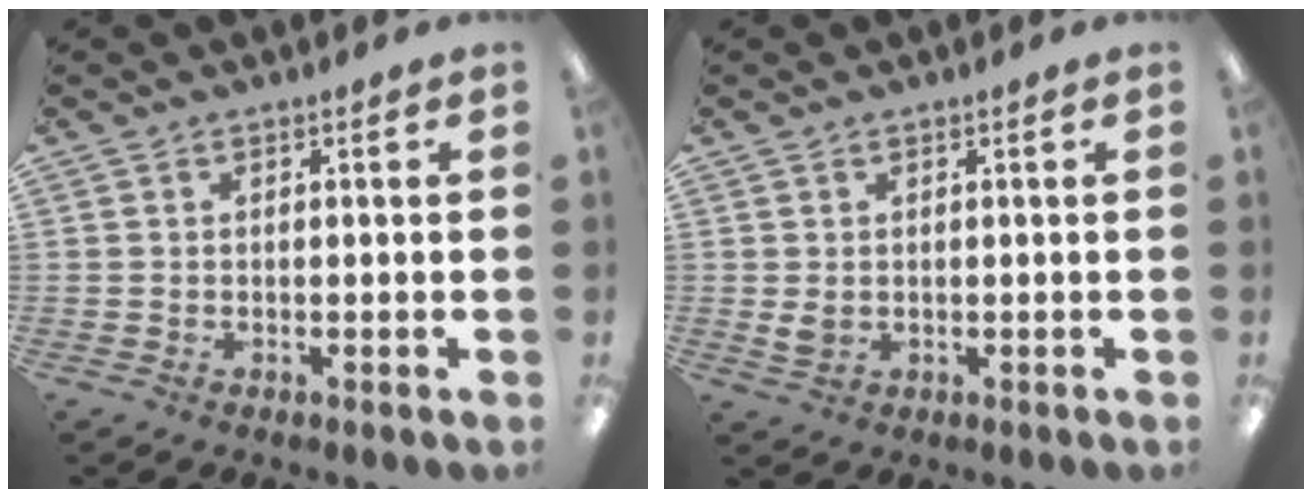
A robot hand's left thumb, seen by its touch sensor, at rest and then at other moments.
{"total": 2.5, "force": [0.5, 1.7, 1.8], "torque": [-0.035, -0.003, 0.006]}